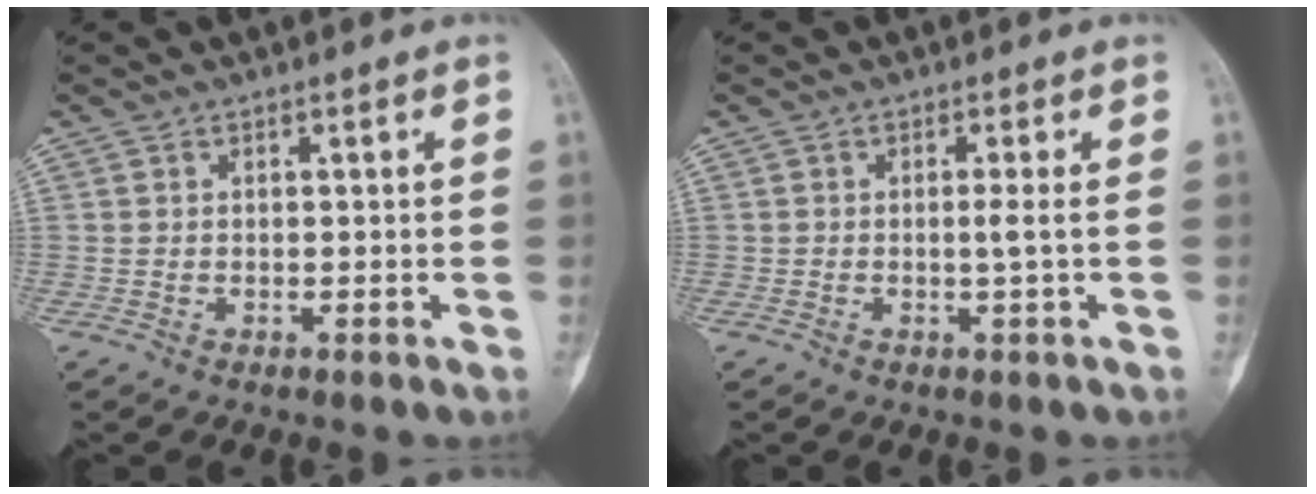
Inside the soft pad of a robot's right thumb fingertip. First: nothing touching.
{"total": 1.8, "force": [-0.2, -0.6, 1.7], "torque": [-0.033, -0.003, -0.004]}